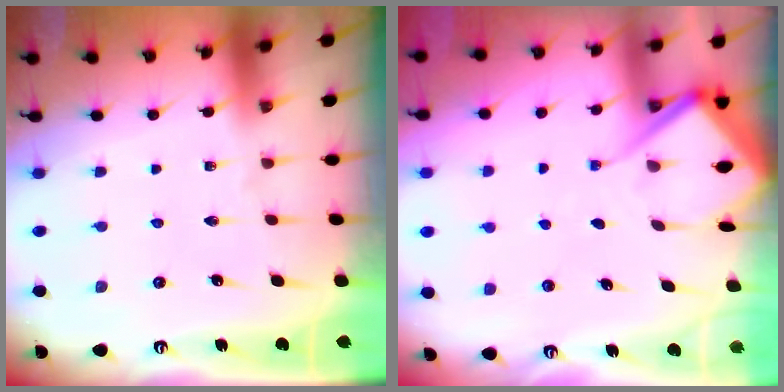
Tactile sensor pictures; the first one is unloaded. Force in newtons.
{"total": 6.6, "press": 6.6, "slide": 0.6}